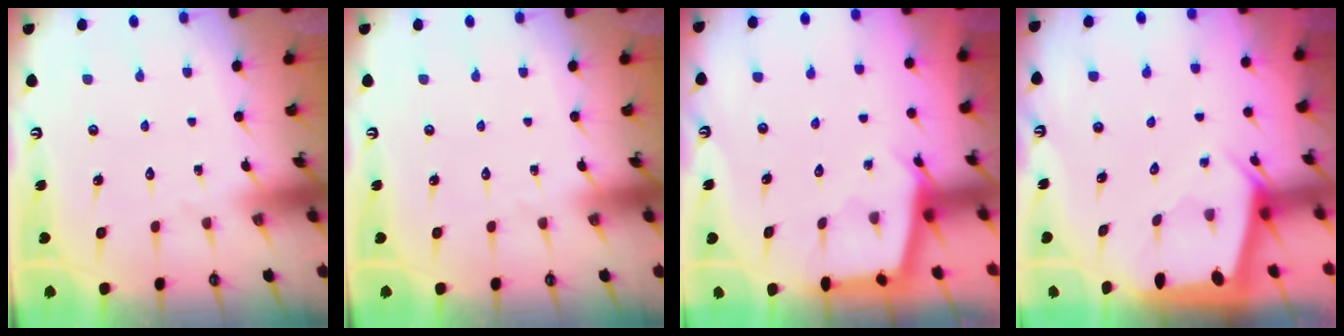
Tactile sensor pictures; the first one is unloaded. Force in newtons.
{"total": 0.0}
{"total": 2.9, "press": 2.9, "slide": 0.3}
{"total": 2.1, "press": 2.1, "slide": 0.3}